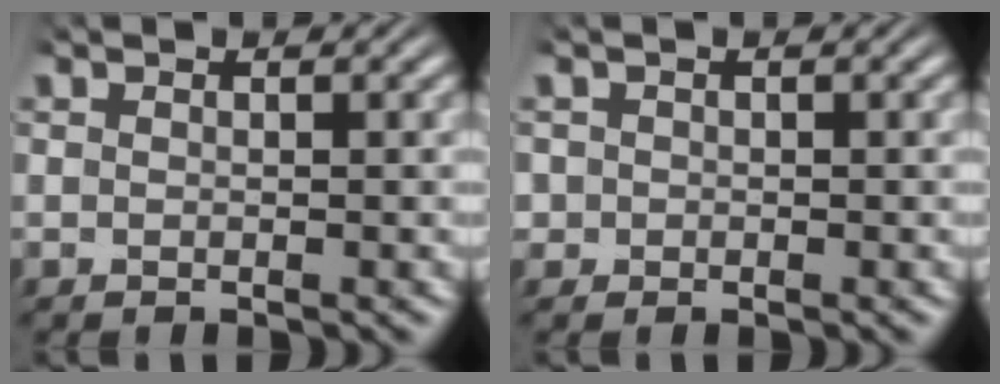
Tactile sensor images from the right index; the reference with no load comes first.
{"total": 1.9, "force": [-0.3, 1.9, 0.2], "torque": [-0.014, -0.008, -0.007]}